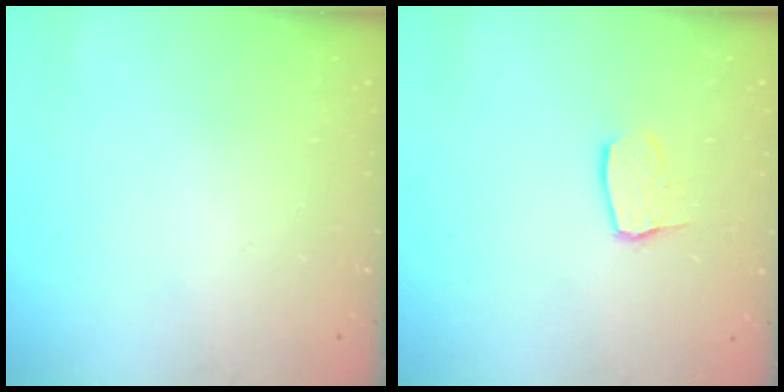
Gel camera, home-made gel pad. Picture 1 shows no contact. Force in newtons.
{"total": 6.8, "press": 6.8, "slide": 0.5}